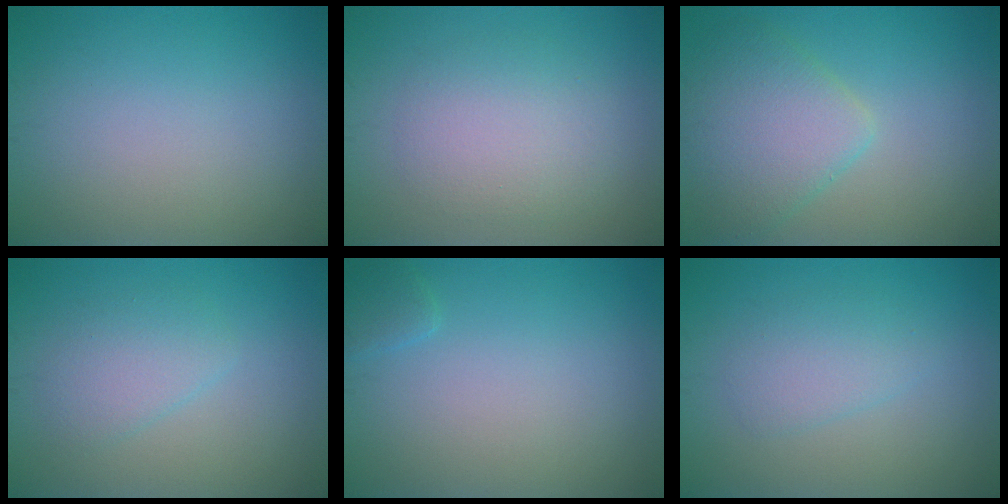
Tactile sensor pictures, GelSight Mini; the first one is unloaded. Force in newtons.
{"total": 3.9, "press": 3.9, "slide": 0.4}
{"total": 5.2, "press": 5.2, "slide": 0.2}
{"total": 2.4, "press": 2.4, "slide": 0.2}
{"total": 1.0, "press": 1.0, "slide": 0.1}
{"total": 2.3, "press": 2.3, "slide": 0.2}